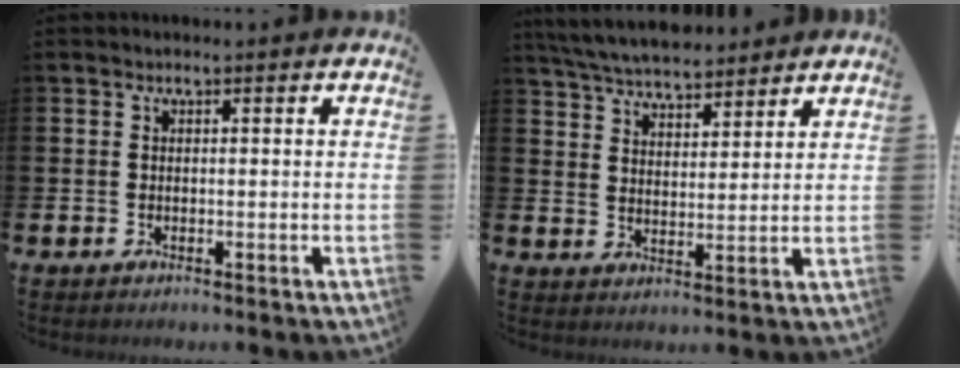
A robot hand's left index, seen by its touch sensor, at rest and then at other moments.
{"total": 6.3, "force": [6.0, 1.3, 1.3], "torque": [-0.052, -0.023, 0.109]}